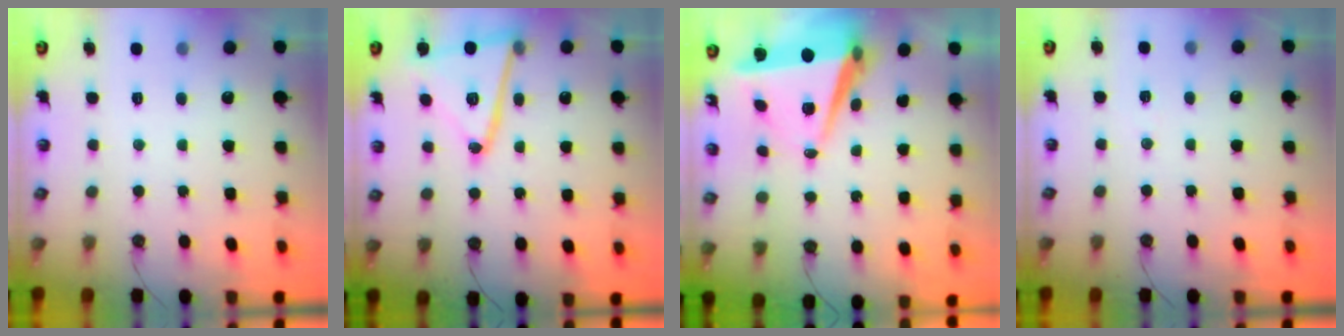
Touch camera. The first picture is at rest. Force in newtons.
{"total": 19.0, "press": 18.9, "slide": 1.7}
{"total": 8.7, "press": 7.8, "slide": 4.0}
{"total": 2.6, "press": 1.7, "slide": 1.9}